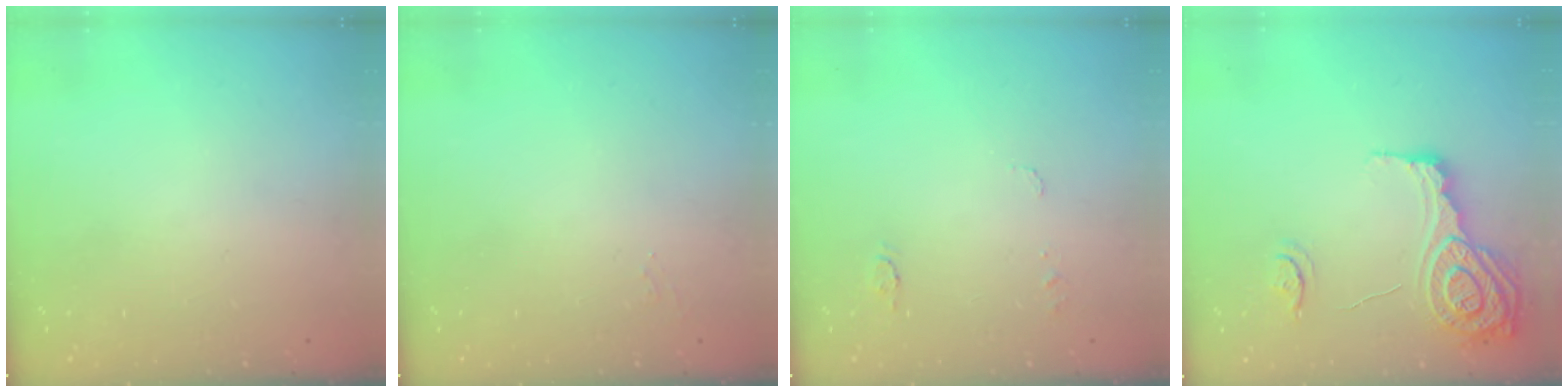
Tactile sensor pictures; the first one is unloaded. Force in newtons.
{"total": 5.1, "press": 5.1, "slide": 0.5}
{"total": 5.2, "press": 5.1, "slide": 0.5}
{"total": 16.9, "press": 16.8, "slide": 1.4}